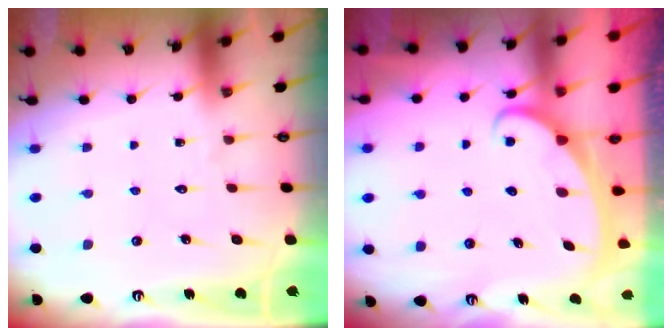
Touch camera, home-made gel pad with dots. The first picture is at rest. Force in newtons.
{"total": 2.5, "press": 2.5, "slide": 0.3}